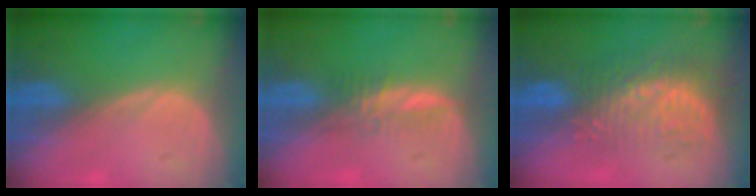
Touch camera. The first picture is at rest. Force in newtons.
{"total": 2.3, "press": 2.2, "slide": 0.6}
{"total": 9.3, "press": 8.4, "slide": 3.9}